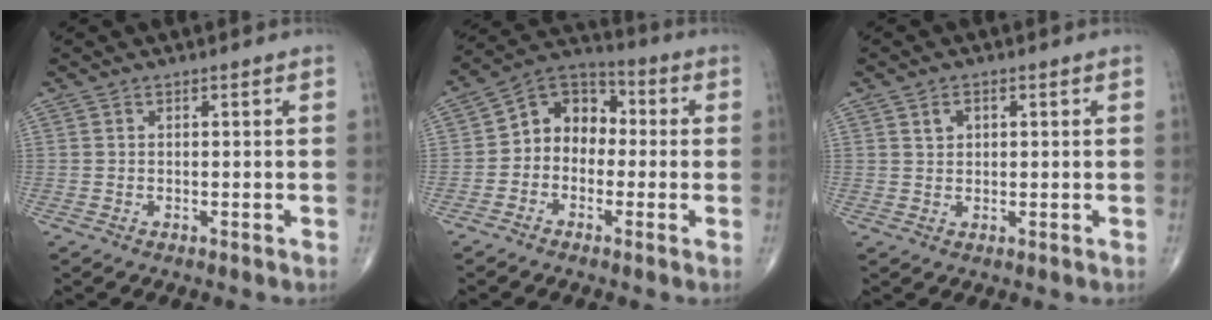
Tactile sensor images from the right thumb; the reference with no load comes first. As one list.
[{"total": 9.7, "force": [-0.7, 7.9, 5.7], "torque": [-0.053, 0.039, -0.034]}, {"total": 2.3, "force": [0.9, 1.7, 1.4], "torque": [-0.017, -0.001, 0.017]}]